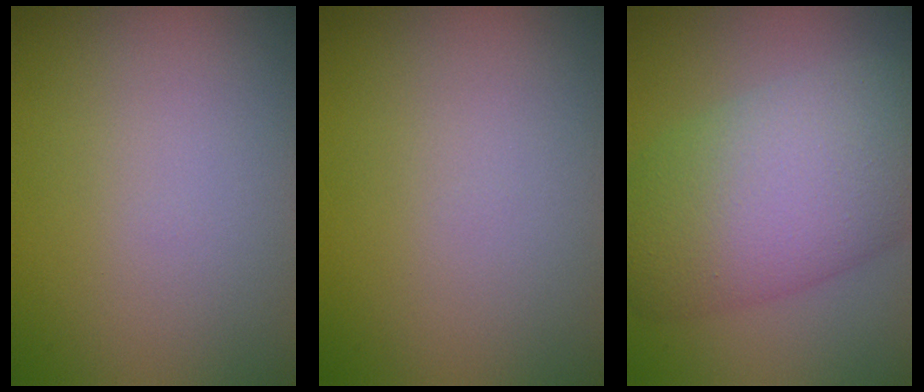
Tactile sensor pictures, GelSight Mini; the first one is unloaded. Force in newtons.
{"total": 0.0}
{"total": 10.2, "press": 10.2, "slide": 0.3}